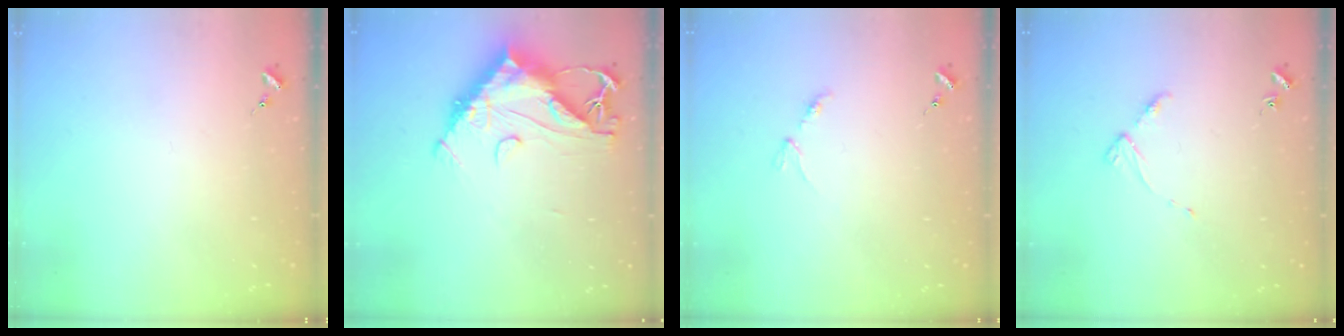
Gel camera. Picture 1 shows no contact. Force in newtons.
{"total": 15.1, "press": 15.1, "slide": 1.2}
{"total": 2.8, "press": 2.8, "slide": 0.5}
{"total": 3.8, "press": 3.8, "slide": 0.5}